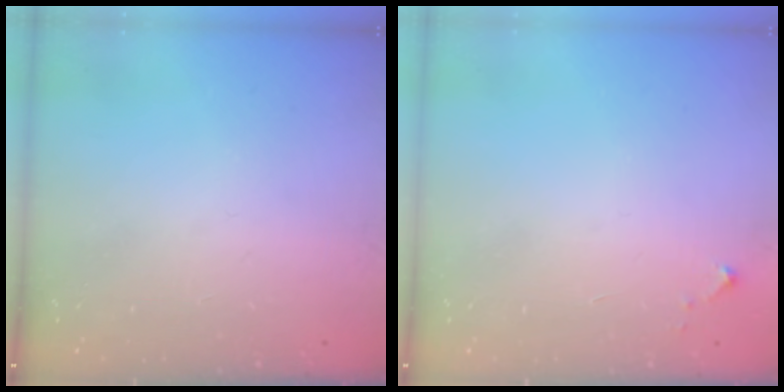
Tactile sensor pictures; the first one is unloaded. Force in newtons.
{"total": 2.6, "press": 2.6, "slide": 0.4}